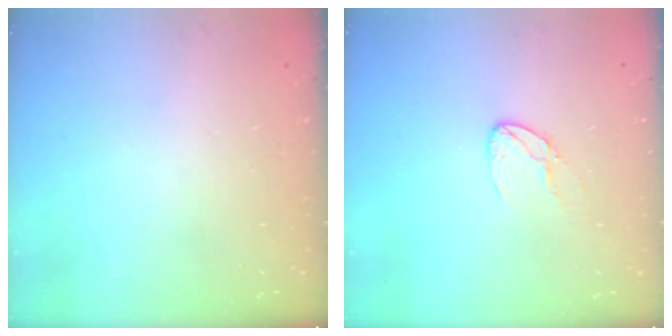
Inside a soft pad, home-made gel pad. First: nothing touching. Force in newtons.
{"total": 4.0, "press": 4.0, "slide": 0.2}